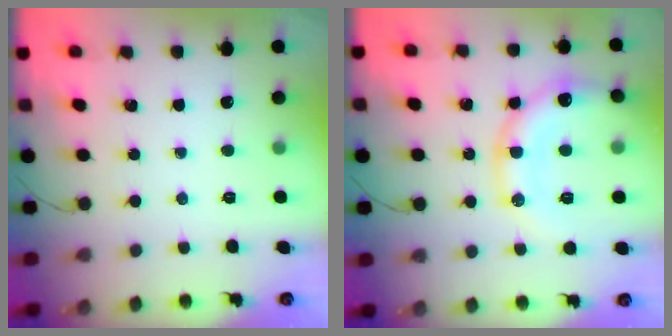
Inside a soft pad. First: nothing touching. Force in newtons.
{"total": 14.8, "press": 14.6, "slide": 2.0}